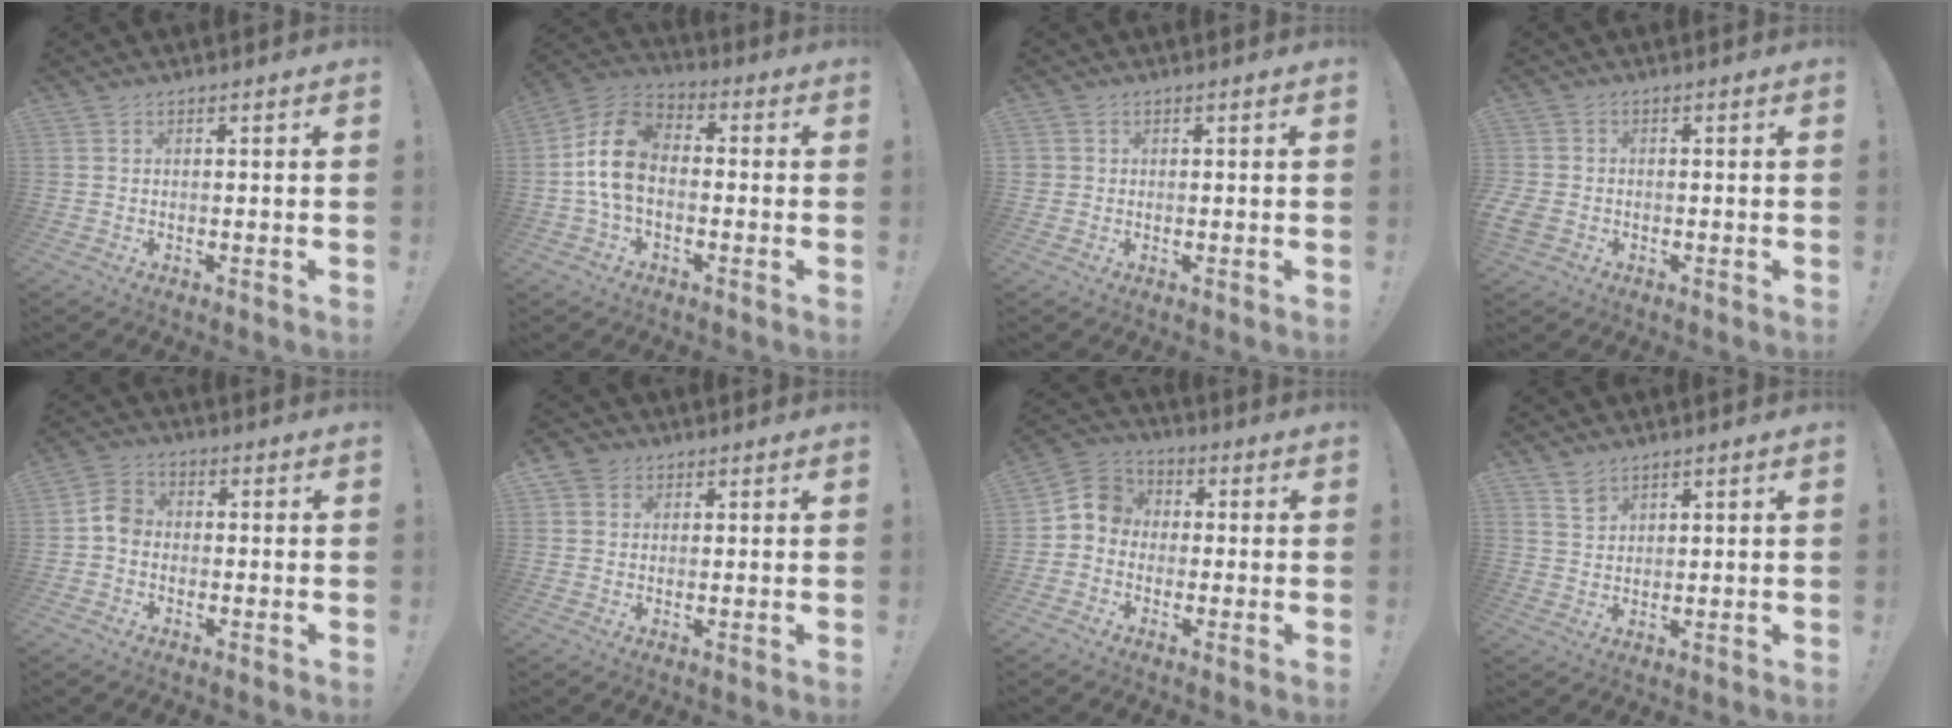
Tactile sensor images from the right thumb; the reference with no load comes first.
{"total": 13.8, "force": [-0.9, 9.2, 10.2], "torque": [-0.195, 0.029, -0.011]}
{"total": 1.3, "force": [0.2, 1.3, 0.2], "torque": [-0.010, 0.005, 0.005]}
{"total": 3.9, "force": [-0.8, 3.3, 1.9], "torque": [-0.052, 0.002, -0.015]}
{"total": 5.7, "force": [-1.4, 4.4, 3.2], "torque": [-0.054, 0.022, -0.023]}
{"total": 3.7, "force": [1.7, 3.2, 1.0], "torque": [-0.013, -0.004, 0.032]}
{"total": 7.7, "force": [-0.8, 6.9, 3.2], "torque": [-0.052, 0.024, -0.010]}
{"total": 3.9, "force": [2.9, 2.3, 1.2], "torque": [-0.016, -0.018, 0.055]}